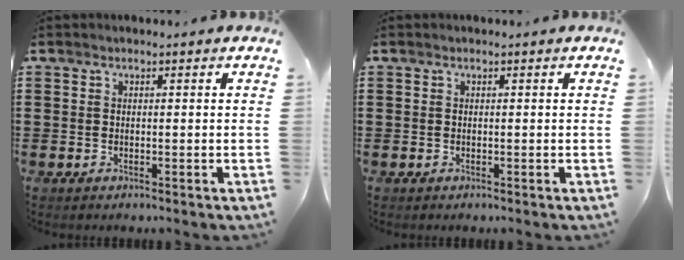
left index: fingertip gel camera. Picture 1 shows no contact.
{"total": 0.0}